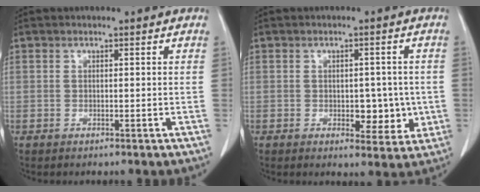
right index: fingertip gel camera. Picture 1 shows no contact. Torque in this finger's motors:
{"motor_torque": [-0.04, 0.13, 0.04, 0.01]}